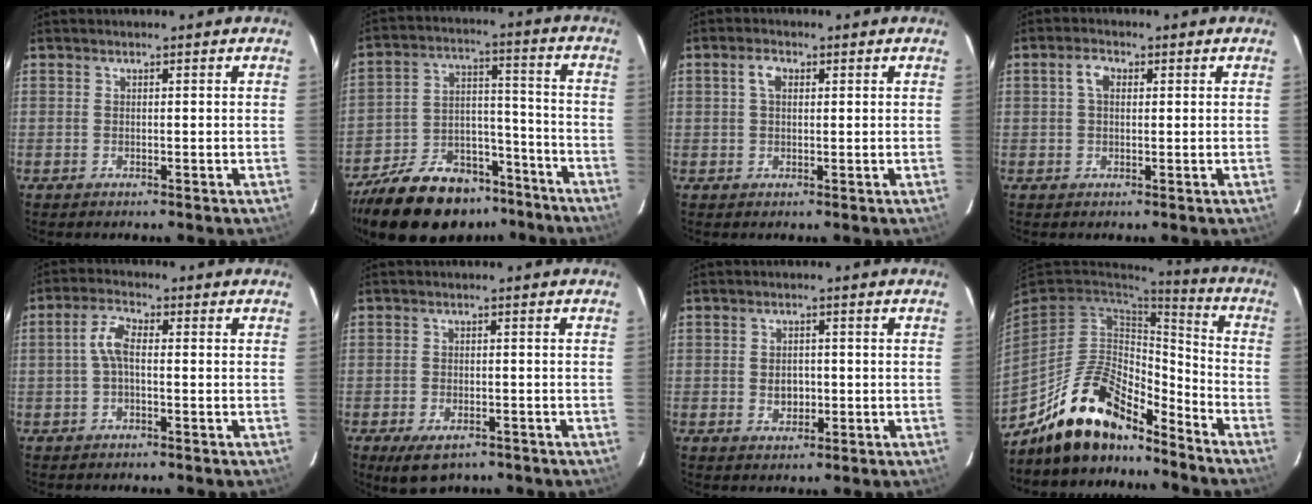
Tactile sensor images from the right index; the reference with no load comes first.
{"total": 23.0, "force": [-17.4, 11.0, 10.2], "torque": [-0.215, 0.029, -0.255]}
{"total": 2.7, "force": [0.8, 1.7, 2.0], "torque": [-0.038, 0.010, 0.014]}
{"total": 2.9, "force": [0.7, 1.9, 2.2], "torque": [-0.041, 0.011, 0.012]}
{"total": 4.0, "force": [-0.4, 1.6, 3.6], "torque": [-0.080, 0.014, -0.010]}
{"total": 5.9, "force": [-3.9, 2.9, 3.4], "torque": [-0.072, -0.018, -0.058]}
{"total": 3.2, "force": [-0.4, 2.6, 1.8], "torque": [-0.031, 0.003, -0.004]}
{"total": 16.4, "force": [-13.0, 6.0, 8.0], "torque": [-0.169, 0.018, -0.229]}